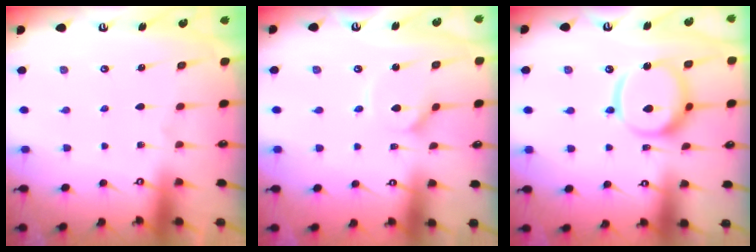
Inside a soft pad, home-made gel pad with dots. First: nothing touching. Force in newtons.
{"total": 2.5, "press": 2.5, "slide": 0.4}
{"total": 16.9, "press": 16.8, "slide": 2.2}